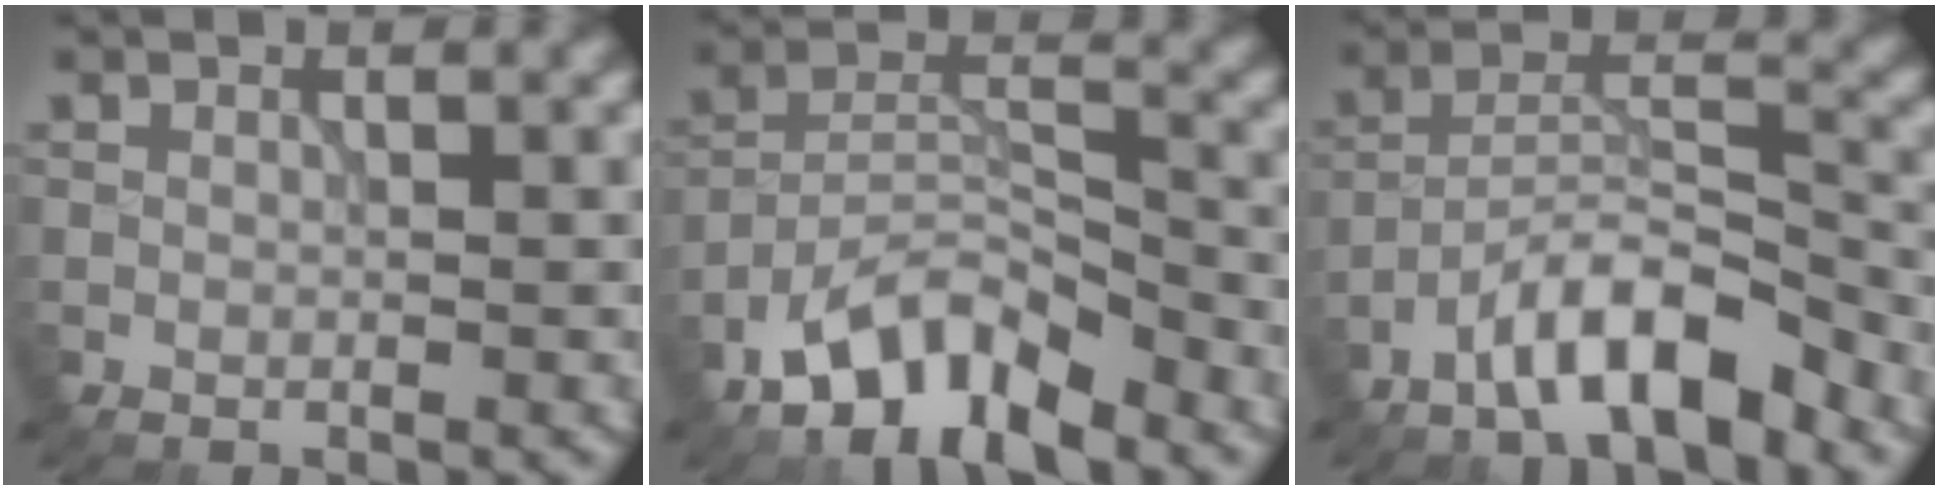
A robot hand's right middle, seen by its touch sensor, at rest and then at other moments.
{"total": 7.3, "force": [-5.5, 2.4, 4.2], "torque": [-0.070, 0.005, -0.106]}
{"total": 6.6, "force": [-4.7, 1.5, 4.2], "torque": [-0.070, 0.012, -0.086]}